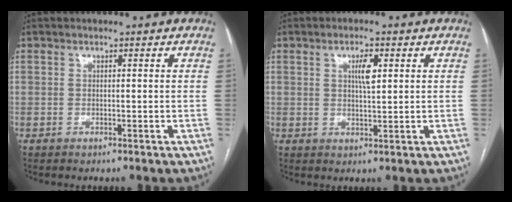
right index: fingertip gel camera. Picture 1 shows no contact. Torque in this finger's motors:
{"motor_torque": [0.39, 0.28, 0.08, 0.06]}